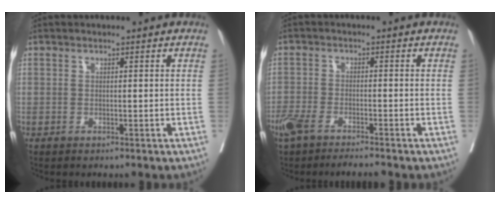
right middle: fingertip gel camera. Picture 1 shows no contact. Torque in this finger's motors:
{"motor_torque": [0.49, -0.45, 0.30, 0.09]}